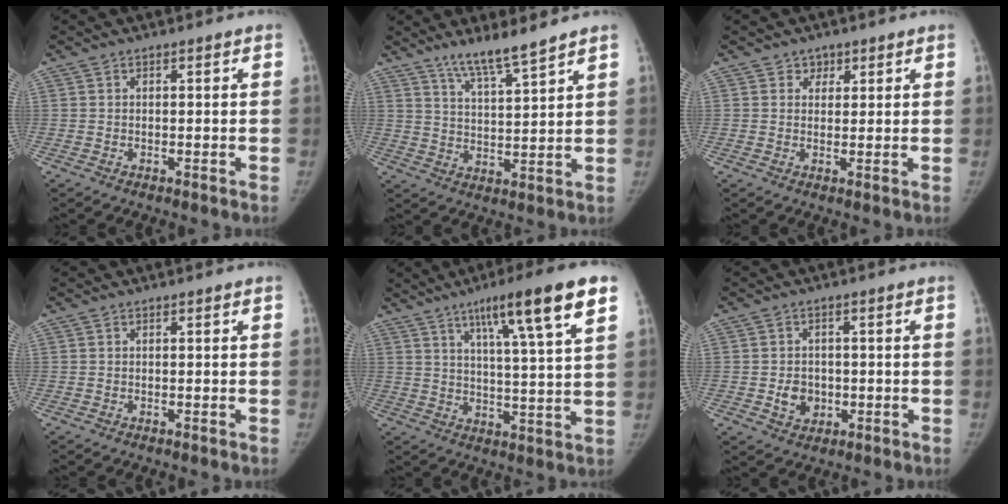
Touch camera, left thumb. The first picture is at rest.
{"total": 7.7, "force": [6.3, 0.3, 4.5], "torque": [-0.079, -0.046, 0.119]}
{"total": 2.4, "force": [1.3, 1.9, 0.2], "torque": [0.021, -0.006, 0.012]}
{"total": 0.0}
{"total": 15.4, "force": [8.4, 1.5, 12.8], "torque": [-0.187, -0.026, 0.126]}
{"total": 4.9, "force": [-0.9, 4.1, 2.4], "torque": [-0.020, 0.005, -0.010]}